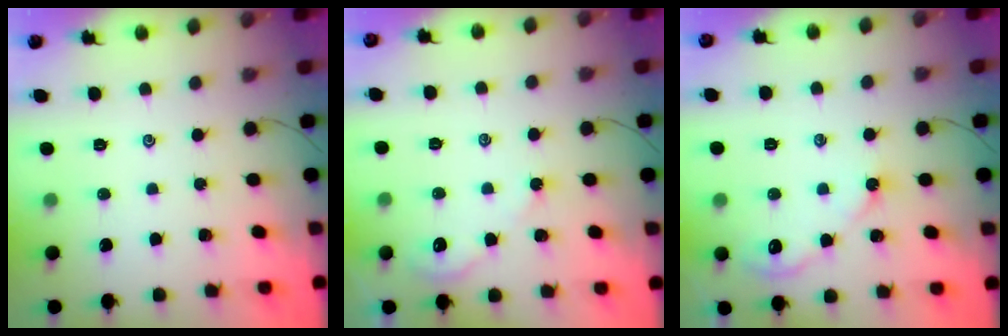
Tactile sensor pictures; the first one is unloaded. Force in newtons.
{"total": 2.1, "press": 2.1, "slide": 0.3}
{"total": 5.7, "press": 5.7, "slide": 0.5}